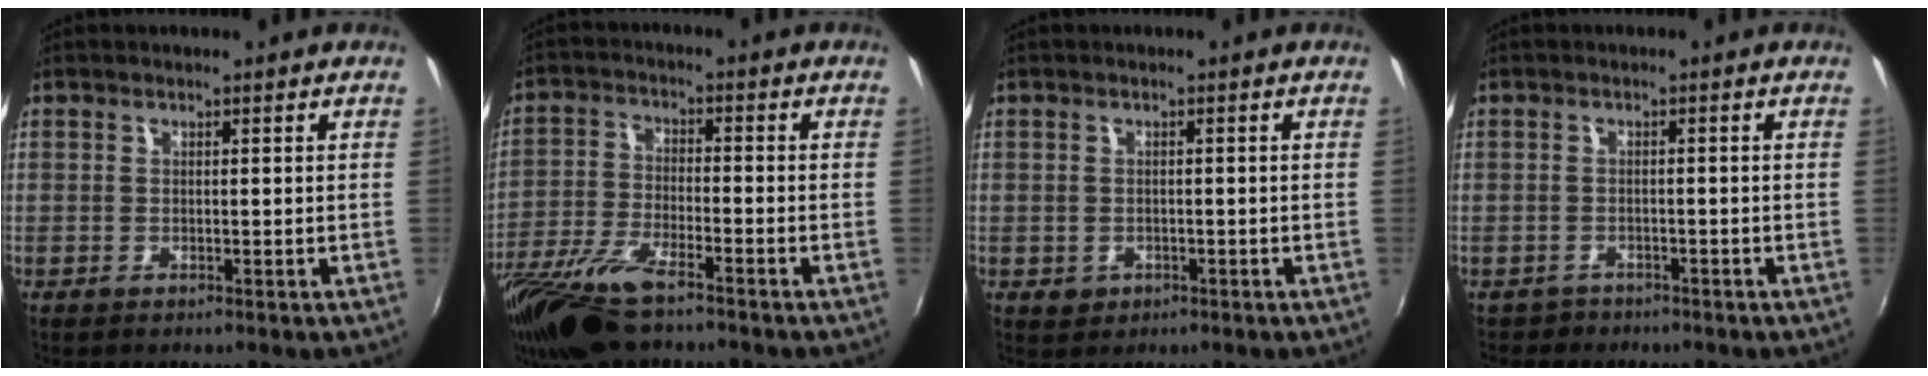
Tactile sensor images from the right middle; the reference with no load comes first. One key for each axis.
{"total": 13.6, "fx": -10.1, "fy": 3.2, "fz": 8.4, "tx": -0.187, "ty": -0.039, "tz": -0.198}
{"total": 2.2, "fx": -0.7, "fy": 1.9, "fz": 0.8, "tx": -0.018, "ty": -0.003, "tz": -0.006}
{"total": 2.6, "fx": -2.0, "fy": 1.7, "fz": 0.1, "tx": -0.011, "ty": -0.002, "tz": -0.031}